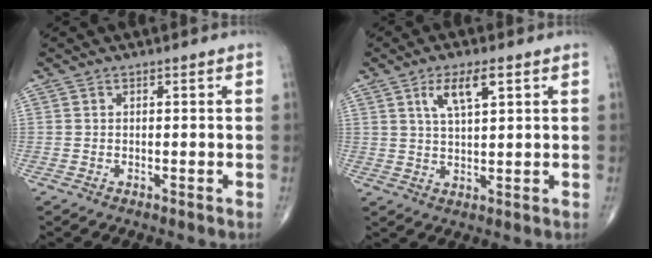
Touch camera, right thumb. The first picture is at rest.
{"total": 6.4, "force": [2.9, 2.0, 5.3], "torque": [-0.095, -0.007, 0.055]}